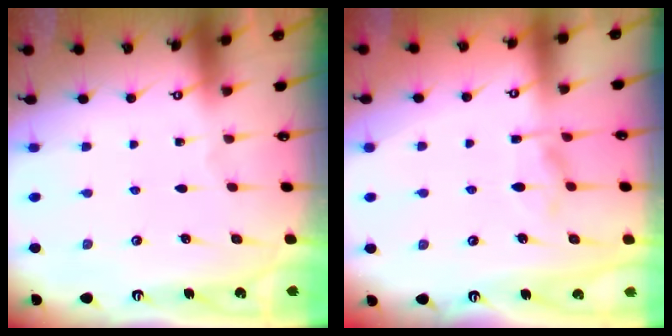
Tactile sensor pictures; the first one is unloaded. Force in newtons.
{"total": 2.9, "press": 2.6, "slide": 1.3}